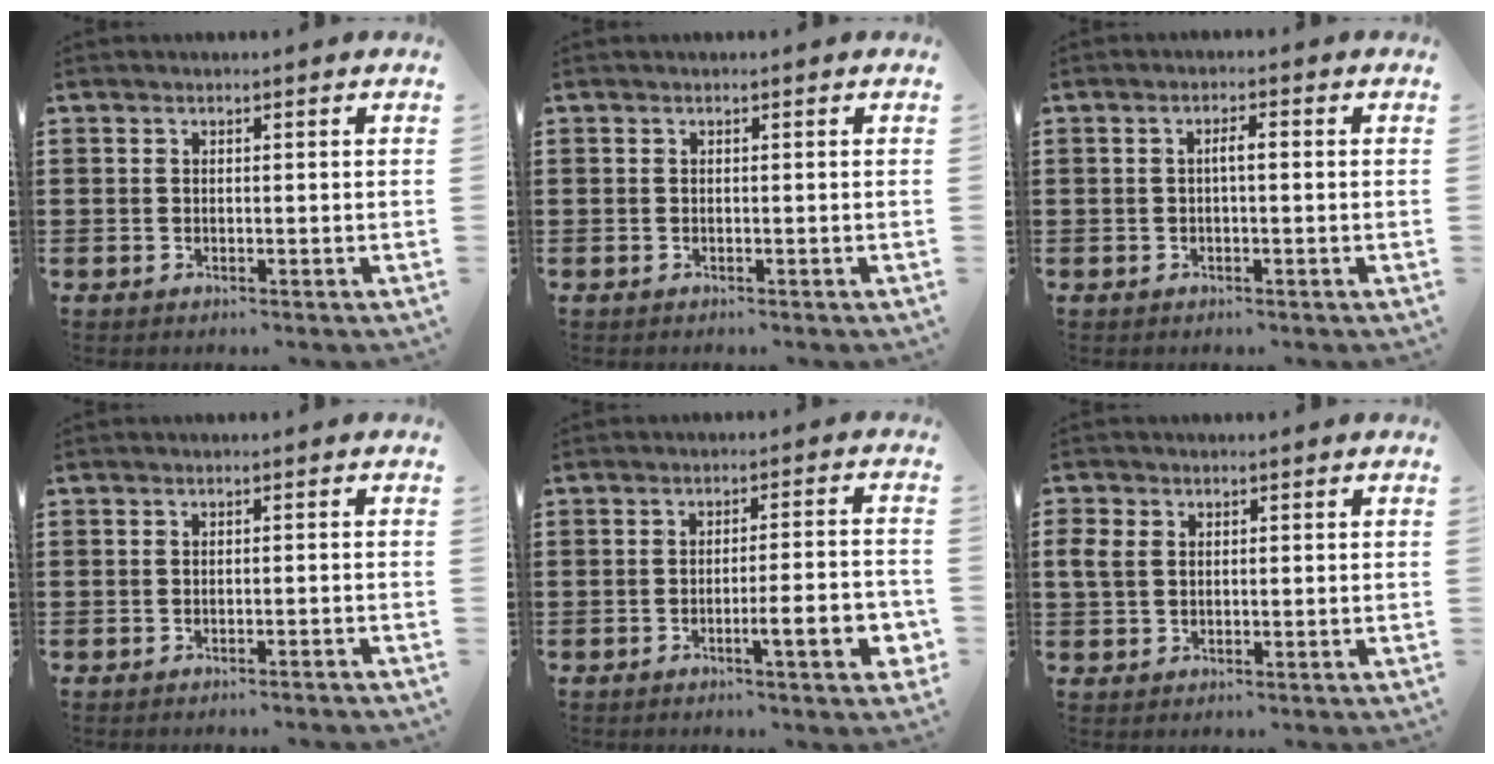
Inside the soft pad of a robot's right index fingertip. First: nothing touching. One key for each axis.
{"total": 0.0}
{"total": 1.8, "fx": -0.2, "fy": 0.3, "fz": 1.8, "tx": -0.034, "ty": 0.003, "tz": -0.005}
{"total": 0.9, "fx": -0.8, "fy": -0.2, "fz": 0.3, "tx": -0.006, "ty": -0.001, "tz": -0.016}
{"total": 7.0, "fx": -2.6, "fy": 1.0, "fz": 6.4, "tx": -0.092, "ty": -0.008, "tz": -0.042}
{"total": 2.8, "fx": 0.8, "fy": 2.2, "fz": 1.6, "tx": -0.054, "ty": 0.003, "tz": 0.008}